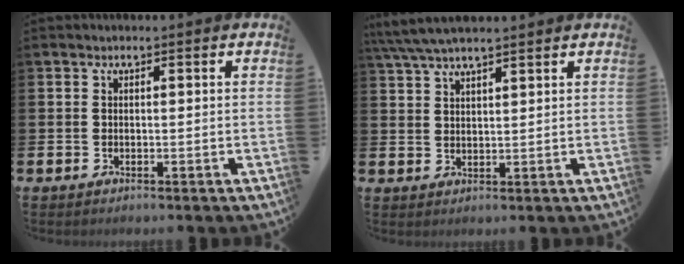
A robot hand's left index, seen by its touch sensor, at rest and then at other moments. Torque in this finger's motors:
{"motor_torque": [1.08, -1.06, 0.30, 0.21]}